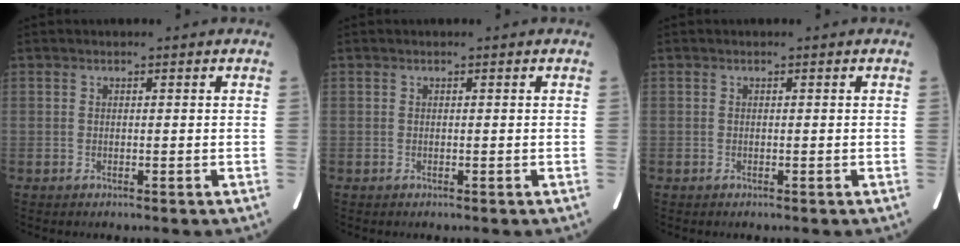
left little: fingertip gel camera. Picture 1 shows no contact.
{"total": 0.0}
{"total": 0.0}